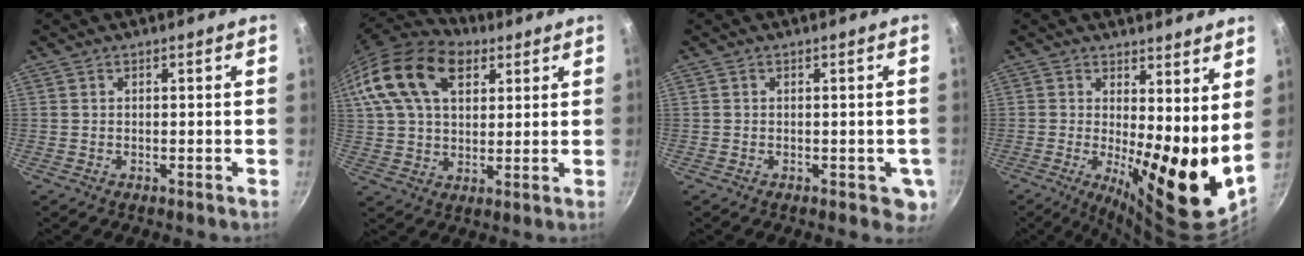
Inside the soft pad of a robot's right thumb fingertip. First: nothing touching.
{"total": 20.4, "force": [9.6, 12.4, 13.0], "torque": [-0.241, -0.003, 0.165]}
{"total": 4.0, "force": [-0.9, 2.5, 2.9], "torque": [-0.013, -0.004, -0.010]}
{"total": 11.7, "force": [1.1, 3.5, 11.1], "torque": [-0.159, -0.028, 0.015]}